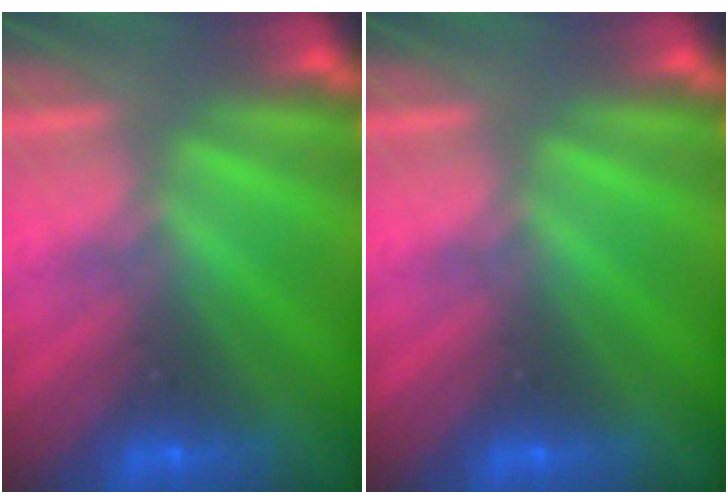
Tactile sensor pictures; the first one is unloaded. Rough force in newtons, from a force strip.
{"total": 0.0}